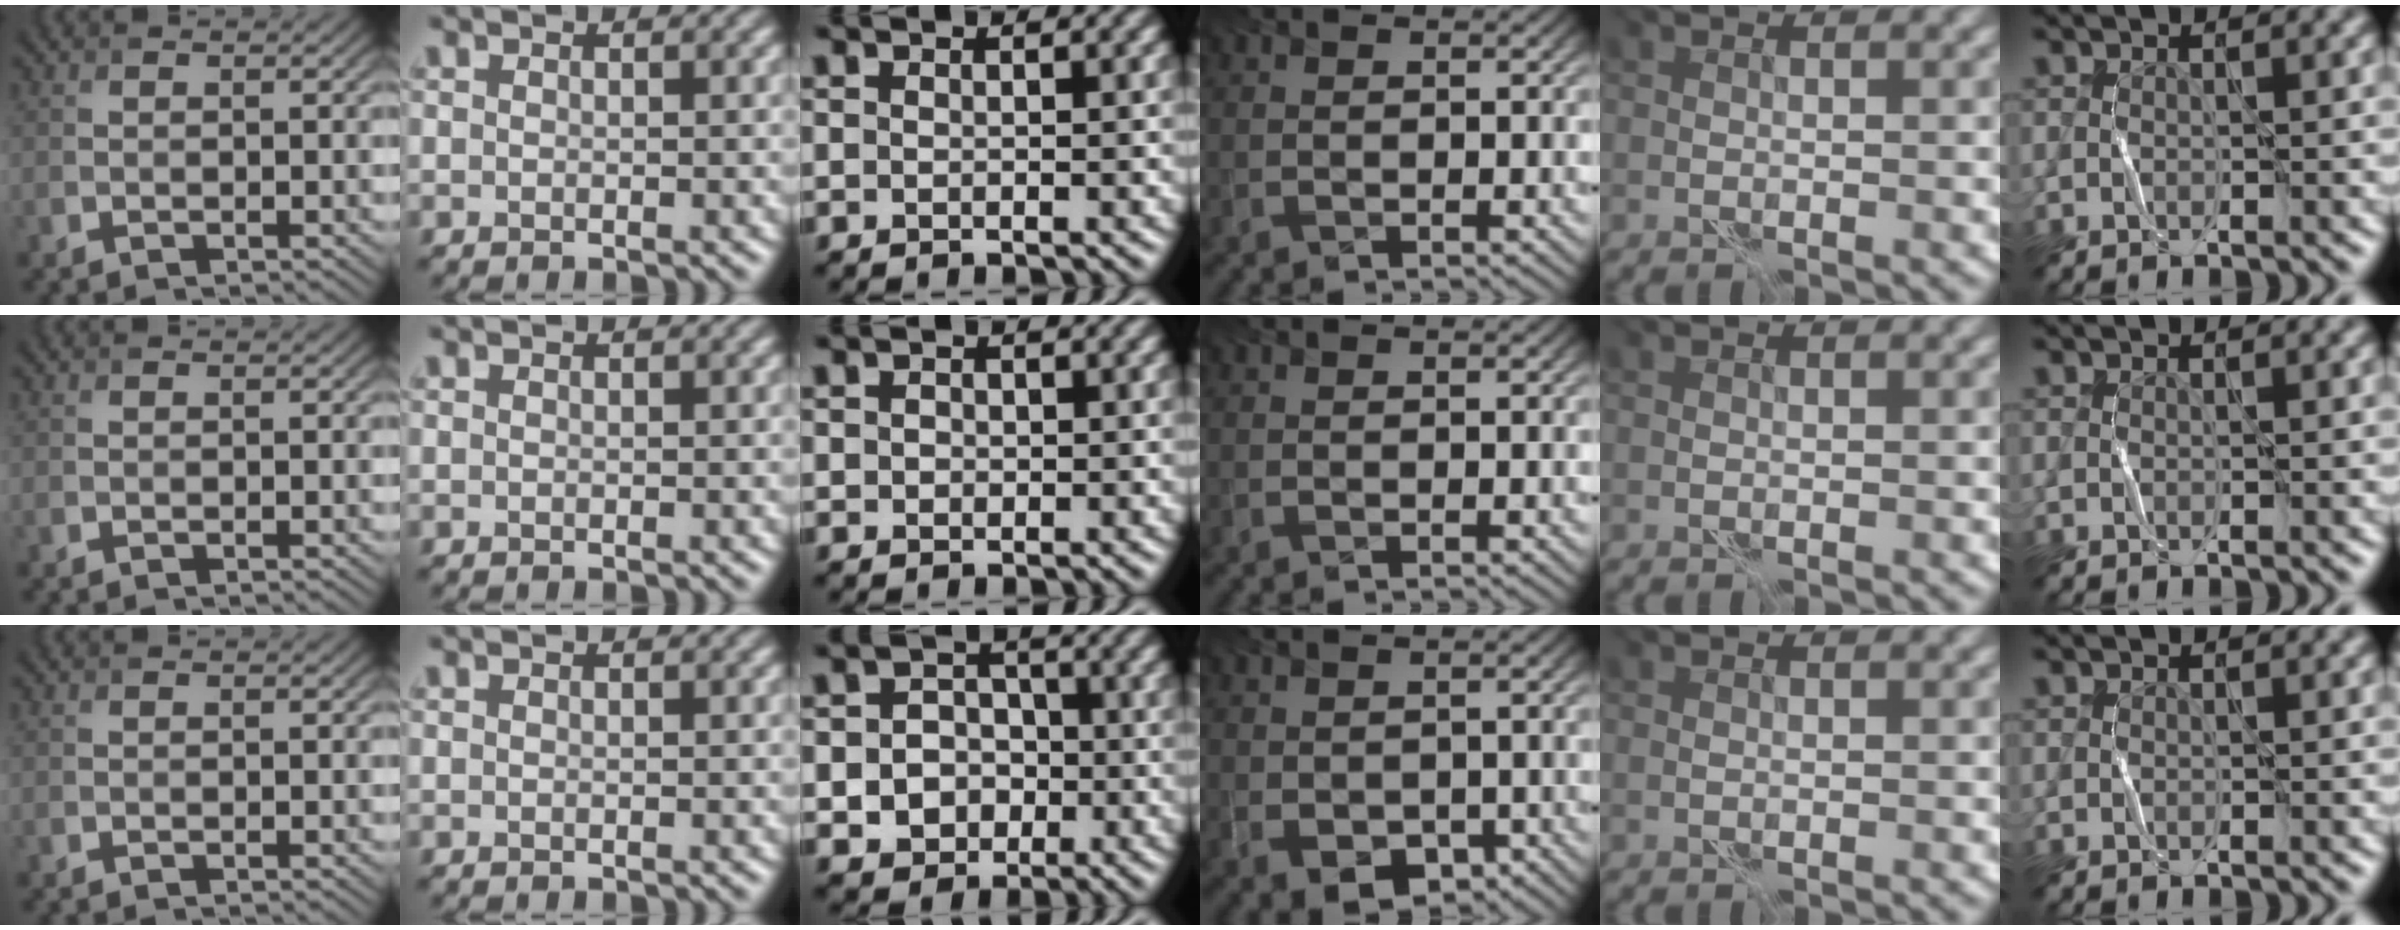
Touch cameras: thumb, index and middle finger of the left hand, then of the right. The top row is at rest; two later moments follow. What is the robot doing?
{"motion": "fold", "object": "bubble wrap"}